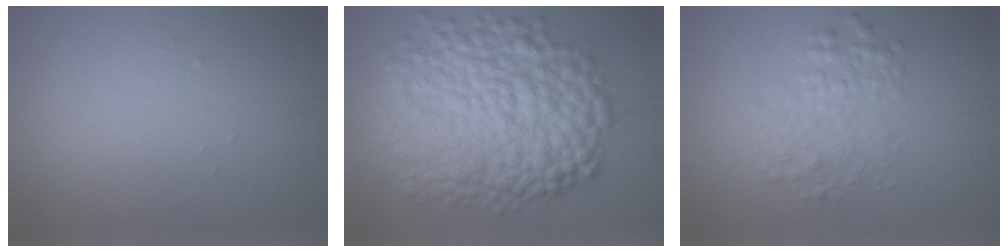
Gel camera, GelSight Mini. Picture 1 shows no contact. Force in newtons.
{"total": 12.0, "press": 12.0, "slide": 0.1}
{"total": 2.7, "press": 2.7, "slide": 0.0}